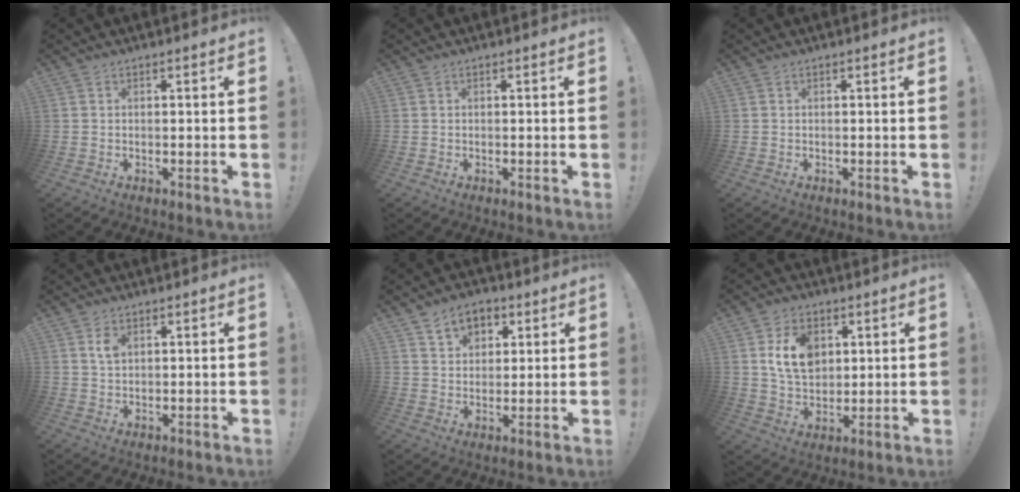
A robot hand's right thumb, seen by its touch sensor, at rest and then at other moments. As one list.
[{"total": 0.0}, {"total": 0.0}, {"total": 3.1, "force": [1.5, 1.7, 2.1], "torque": [-0.027, -0.005, 0.024]}, {"total": 7.9, "force": [4.3, 5.8, 3.3], "torque": [-0.042, -0.021, 0.081]}, {"total": 12.3, "force": [3.9, 9.0, 7.5], "torque": [-0.125, -0.004, 0.072]}]